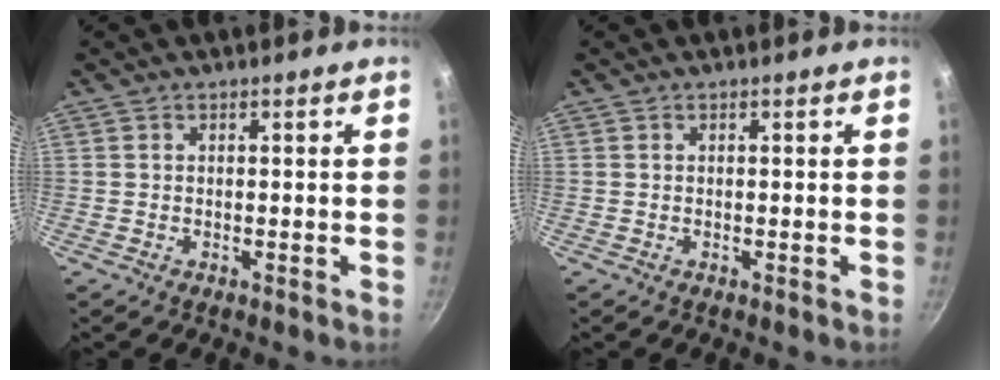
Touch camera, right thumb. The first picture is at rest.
{"total": 0.0}